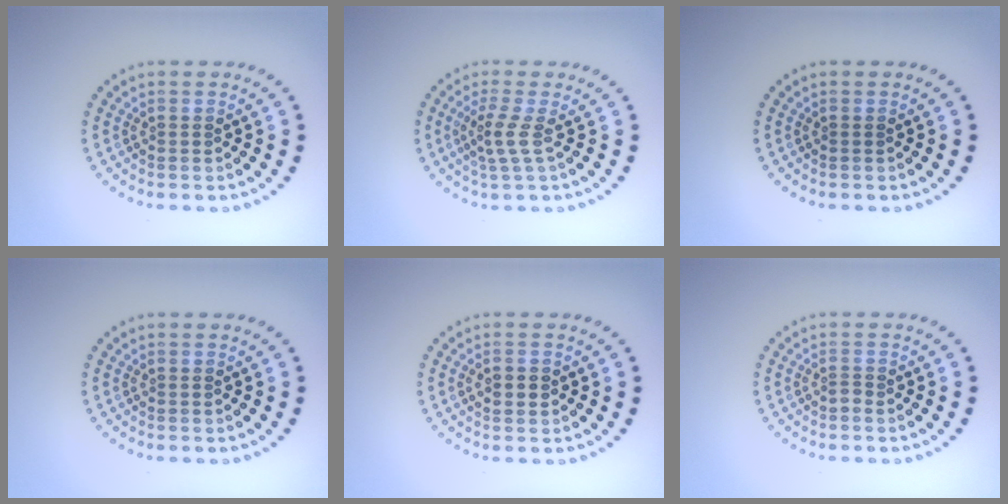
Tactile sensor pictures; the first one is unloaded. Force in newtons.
{"total": 2.1, "press": 1.5, "slide": 1.5}
{"total": 0.0}
{"total": 0.0}
{"total": 2.1, "press": 2.1, "slide": 0.1}
{"total": 0.7, "press": 0.5, "slide": 0.6}